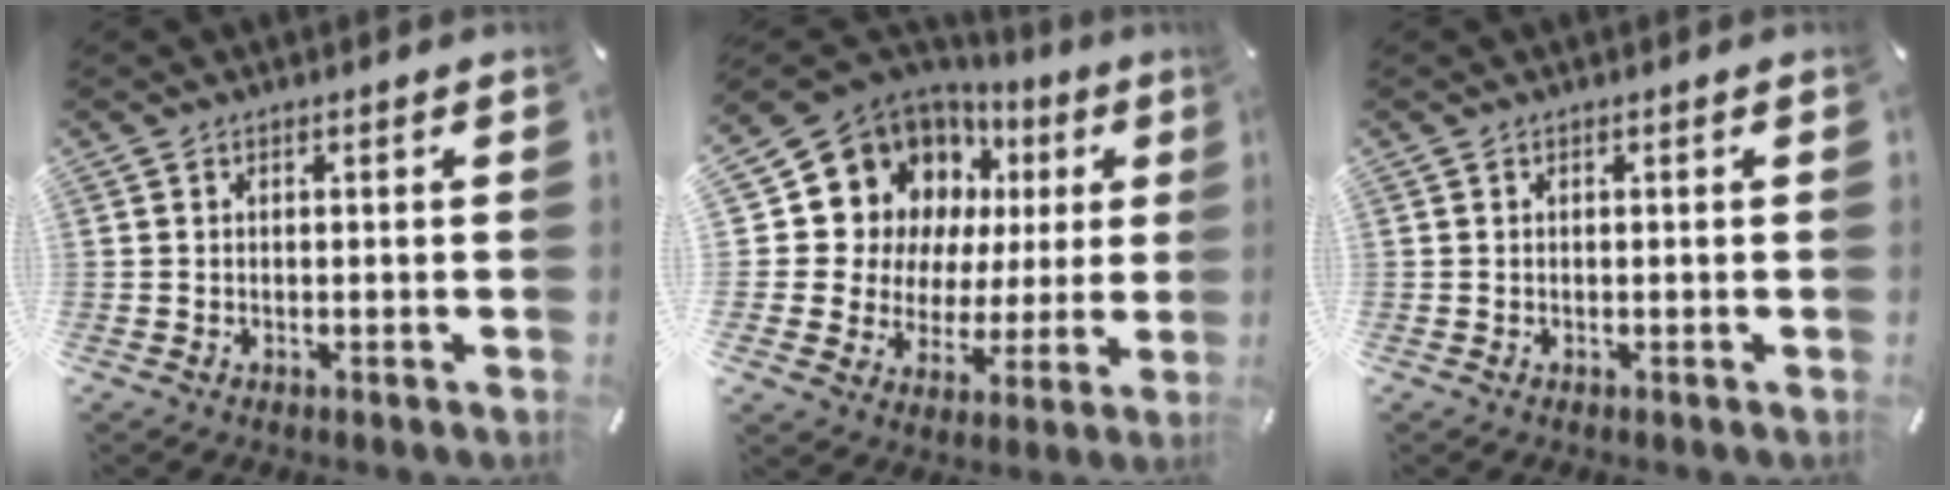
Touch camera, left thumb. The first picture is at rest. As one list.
[{"total": 16.4, "force": [7.6, 13.3, 5.9], "torque": [-0.102, -0.068, 0.157]}, {"total": 0.0}]